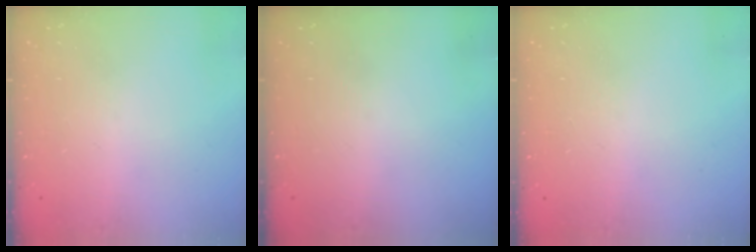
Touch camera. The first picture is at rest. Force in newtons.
{"total": 0.0}
{"total": 2.2, "press": 2.2, "slide": 0.1}